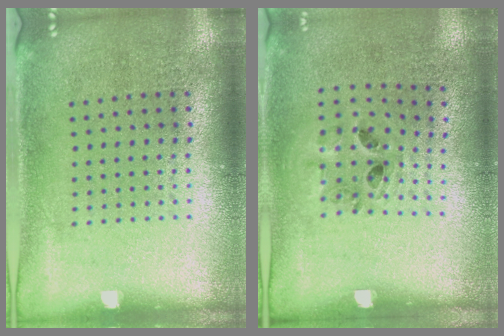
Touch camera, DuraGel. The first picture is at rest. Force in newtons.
{"total": 1.0, "press": 0.8, "slide": 0.5}